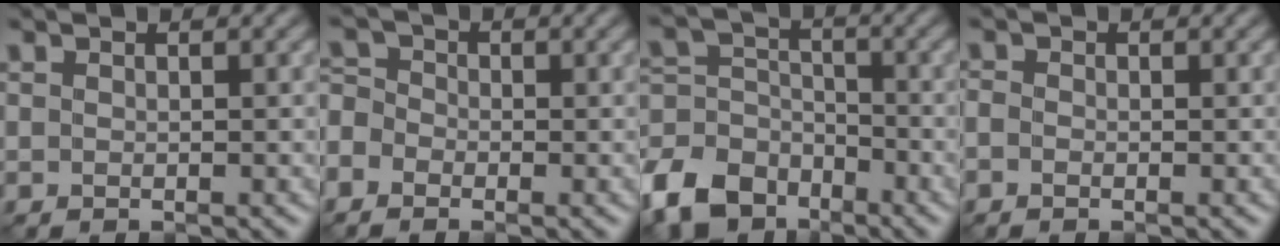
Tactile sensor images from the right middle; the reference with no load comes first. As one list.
[{"total": 3.2, "force": [-1.8, 2.3, 1.3], "torque": [-0.025, 0.009, -0.044]}, {"total": 9.0, "force": [-5.7, 5.9, 3.7], "torque": [-0.079, -0.003, -0.116]}, {"total": 1.0, "force": [-0.6, 0.7, 0.5], "torque": [-0.011, 0.004, -0.014]}]